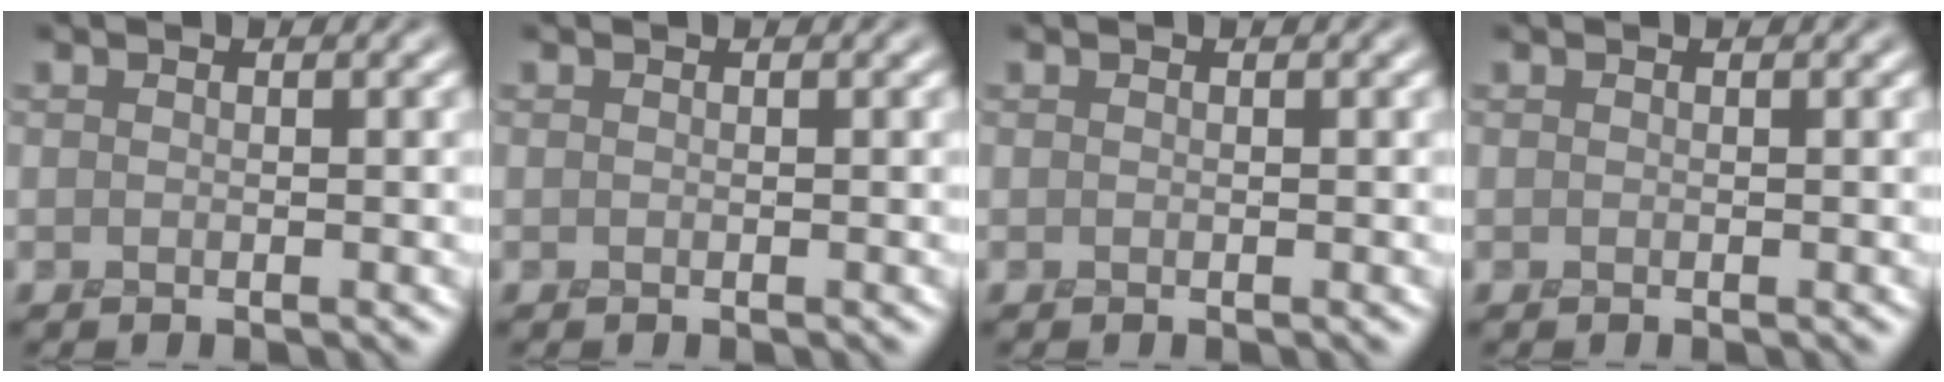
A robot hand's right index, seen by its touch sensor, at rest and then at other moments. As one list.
[{"total": 0.0}, {"total": 0.0}, {"total": 0.0}]